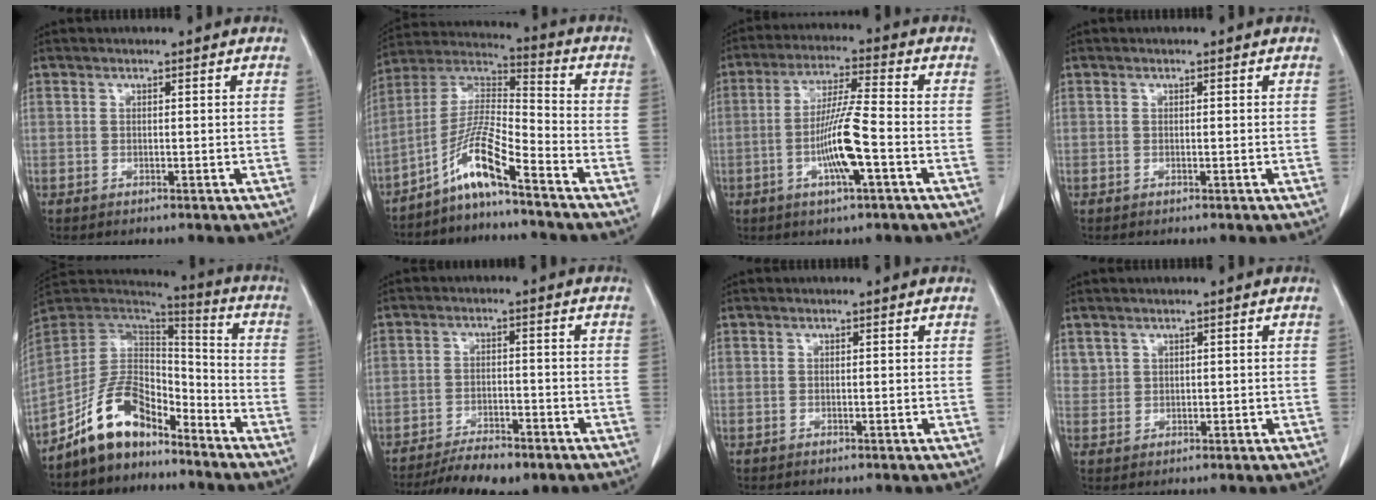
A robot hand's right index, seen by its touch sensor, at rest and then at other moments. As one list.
[{"total": 9.6, "force": [-6.5, 0.2, 7.0], "torque": [-0.147, 0.009, -0.128]}, {"total": 9.5, "force": [-2.7, 0.2, 9.1], "torque": [-0.175, -0.003, -0.052]}, {"total": 0.0}, {"total": 11.9, "force": [-8.9, 5.4, 5.7], "torque": [-0.112, 0.036, -0.168]}, {"total": 9.3, "force": [-7.5, 2.8, 4.8], "torque": [-0.070, -0.009, -0.116]}, {"total": 0.0}, {"total": 1.8, "force": [1.2, 1.4, 0.1], "torque": [0.011, 0.006, 0.021]}]